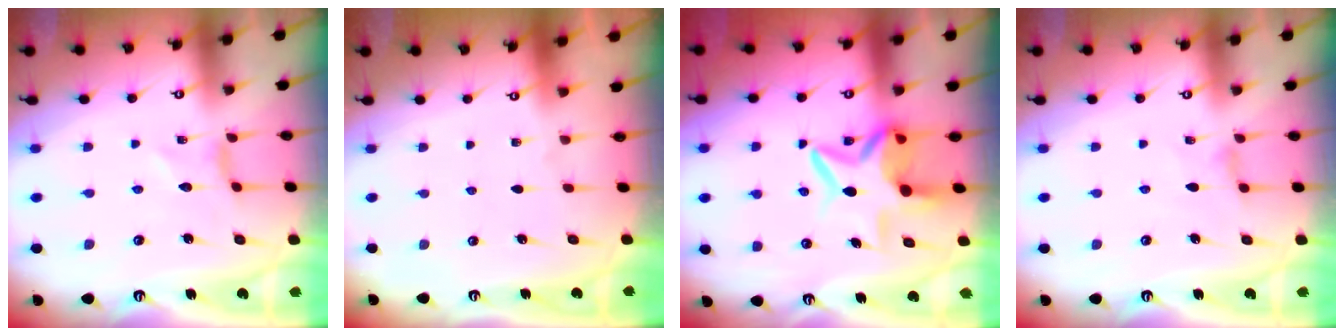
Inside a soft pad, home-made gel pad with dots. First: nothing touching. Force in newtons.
{"total": 0.0}
{"total": 10.8, "press": 10.8, "slide": 1.3}
{"total": 2.6, "press": 2.6, "slide": 0.5}